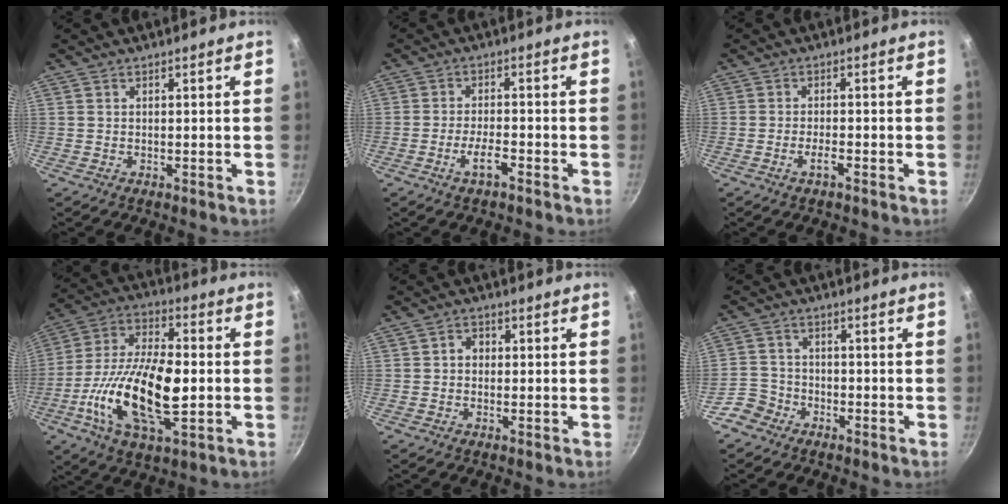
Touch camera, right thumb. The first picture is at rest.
{"total": 4.3, "force": [-2.5, 1.1, 3.4], "torque": [-0.062, 0.017, -0.048]}
{"total": 2.4, "force": [-1.4, 0.5, 1.8], "torque": [-0.039, 0.010, -0.029]}
{"total": 20.6, "force": [-3.3, 9.4, 18.0], "torque": [-0.334, 0.020, -0.069]}
{"total": 2.3, "force": [0.0, 2.0, 1.2], "torque": [-0.008, 0.007, -0.003]}
{"total": 4.9, "force": [-3.3, 3.6, 0.7], "torque": [-0.001, 0.038, -0.067]}